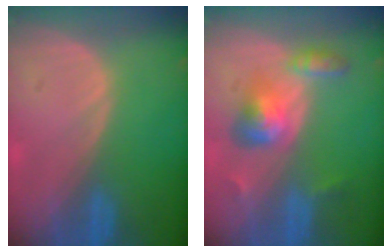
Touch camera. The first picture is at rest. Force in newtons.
{"total": 6.2, "press": 5.5, "slide": 2.8}